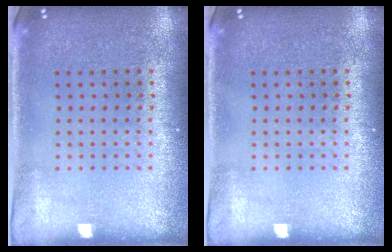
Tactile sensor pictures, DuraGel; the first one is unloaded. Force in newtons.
{"total": 0.0}